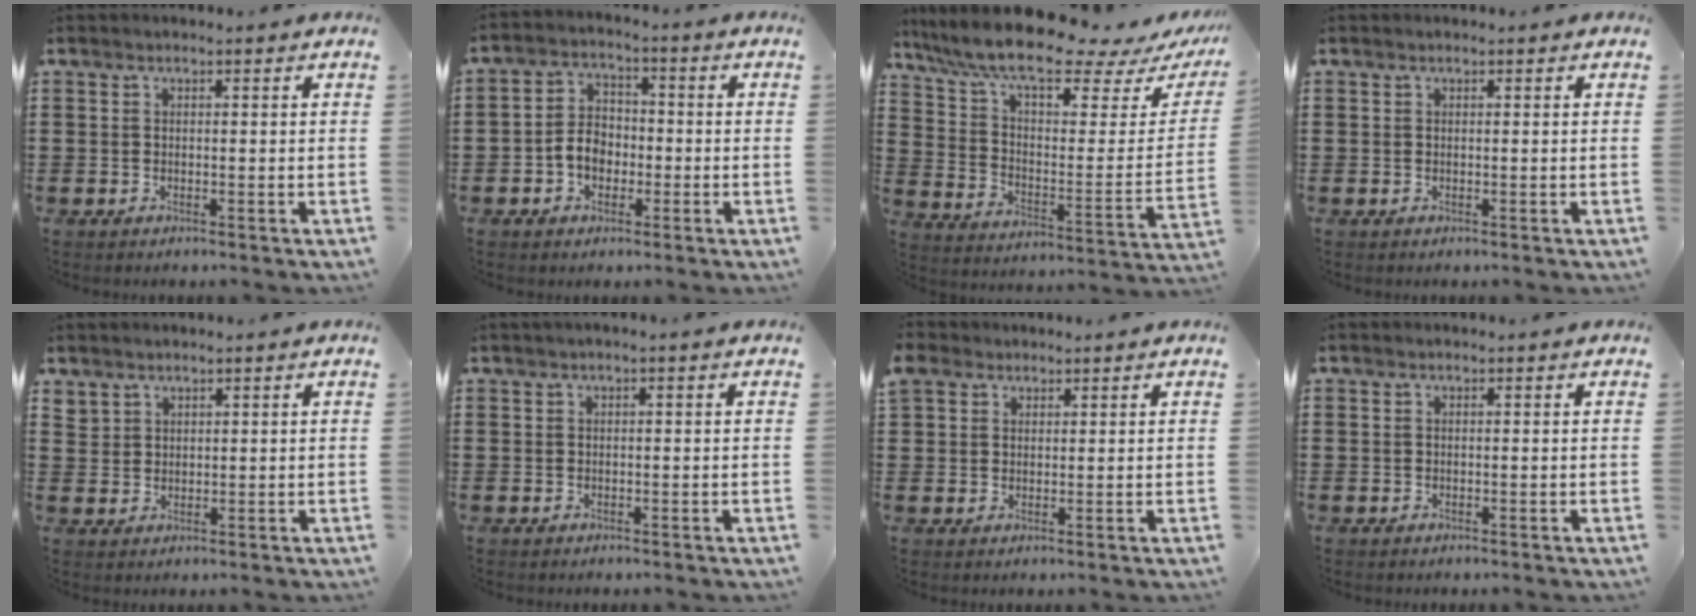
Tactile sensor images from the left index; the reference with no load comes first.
{"total": 4.8, "force": [-1.7, 3.6, 2.7], "torque": [-0.062, 0.011, -0.036]}
{"total": 11.4, "force": [9.3, 1.7, 6.4], "torque": [-0.147, -0.060, 0.158]}
{"total": 0.0}
{"total": 2.0, "force": [1.8, 1.0, -0.1], "torque": [-0.004, 0.003, 0.036]}
{"total": 0.6, "force": [-0.2, 0.1, 0.6], "torque": [-0.008, -0.004, -0.003]}
{"total": 2.6, "force": [1.8, 2.0, 0.1], "torque": [-0.014, 0.011, 0.034]}
{"total": 0.0}